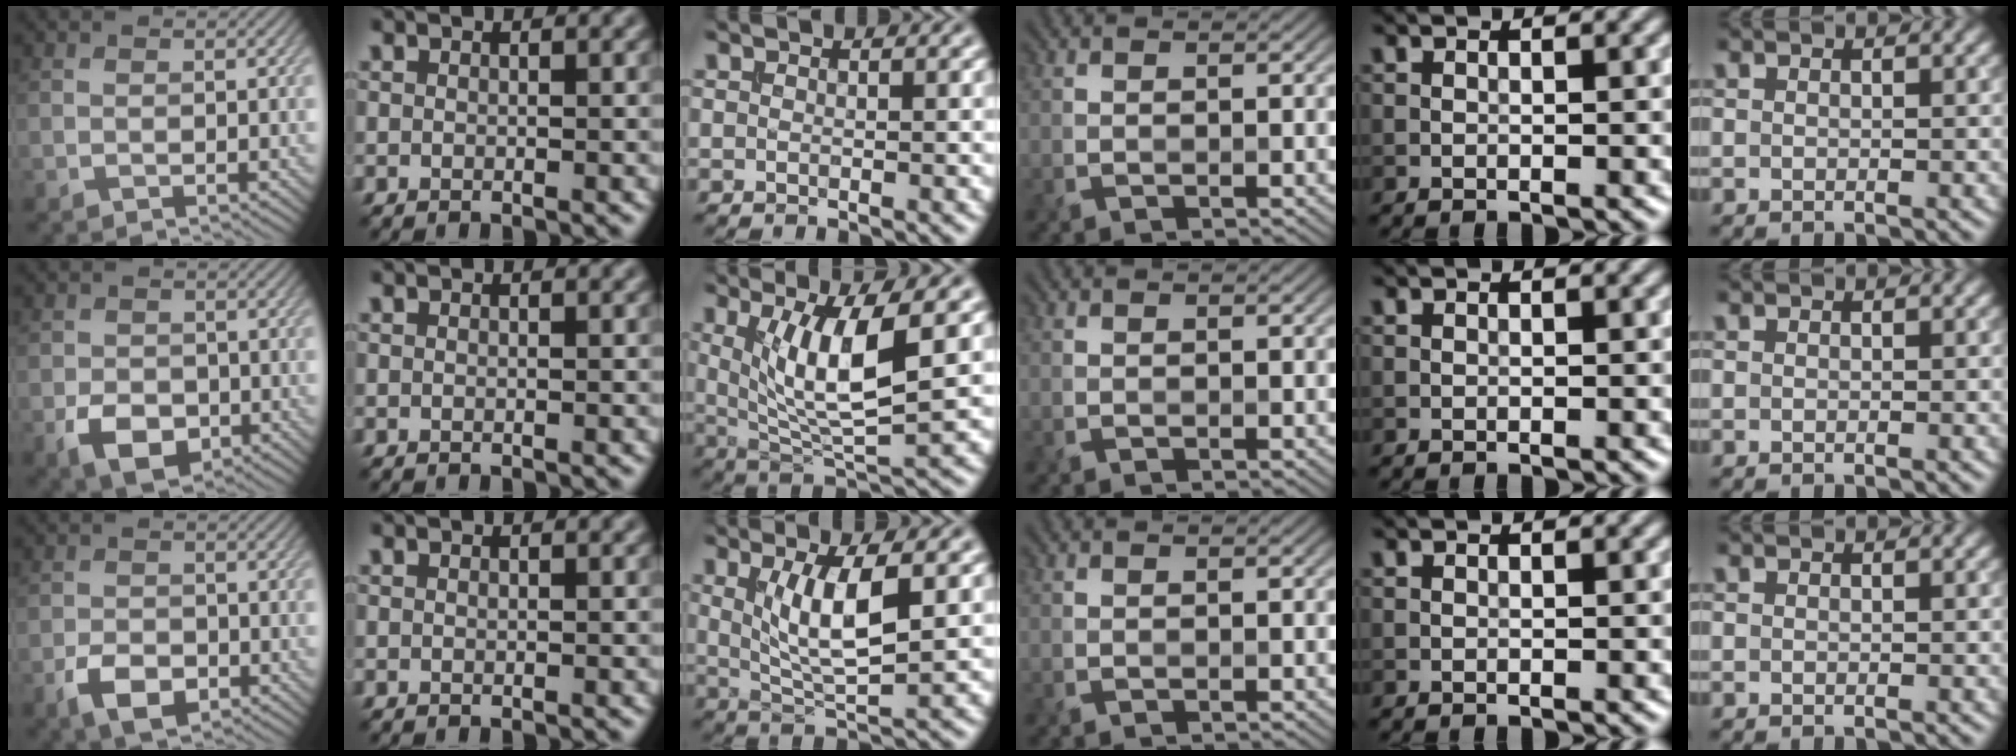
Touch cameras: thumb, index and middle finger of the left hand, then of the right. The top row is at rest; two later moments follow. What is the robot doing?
{"motion": "extract", "object": "file holder"}